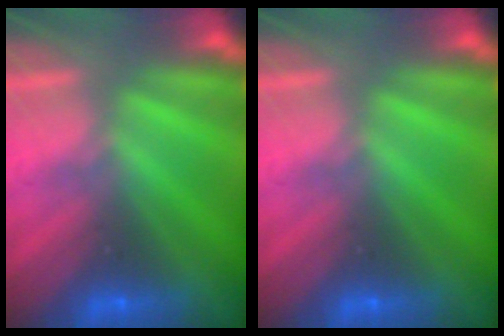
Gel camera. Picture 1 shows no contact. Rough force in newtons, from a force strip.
{"total": 0.0}